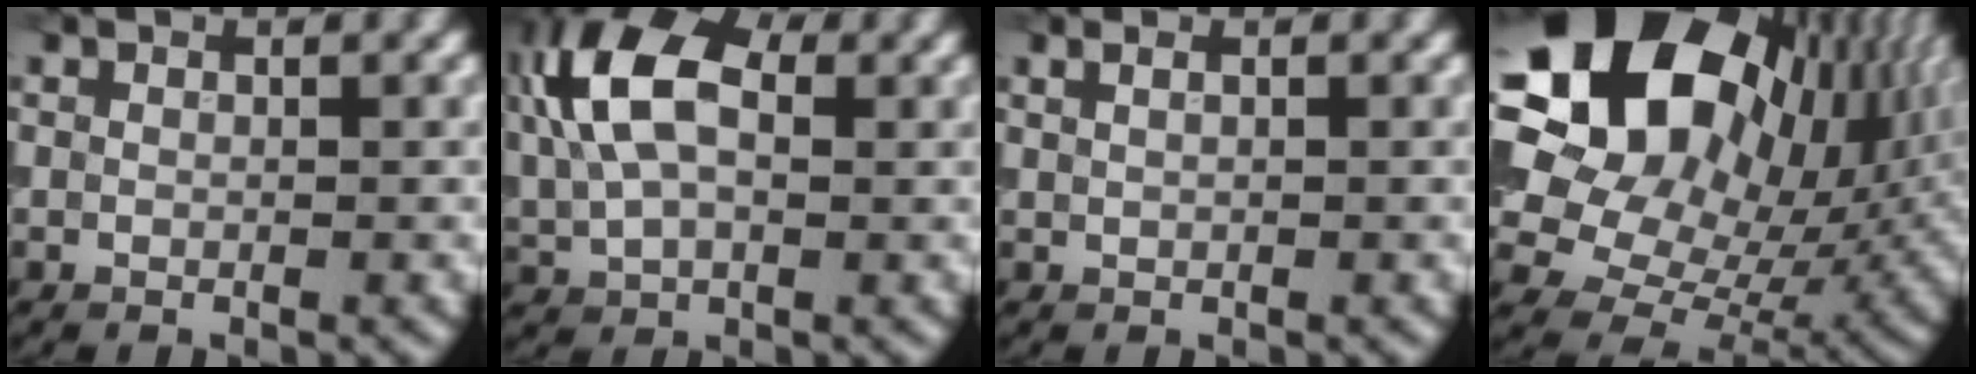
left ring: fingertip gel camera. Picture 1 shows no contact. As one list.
[{"total": 9.5, "force": [2.6, 5.5, 7.4], "torque": [-0.176, 0.019, 0.038]}, {"total": 1.7, "force": [0.9, 0.9, 1.1], "torque": [-0.012, 0.001, -0.003]}, {"total": 21.0, "force": [7.5, 15.0, 12.6], "torque": [-0.264, 0.027, 0.151]}]